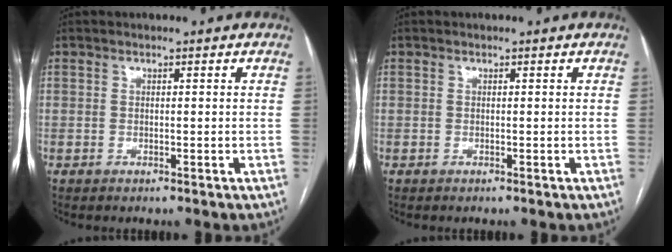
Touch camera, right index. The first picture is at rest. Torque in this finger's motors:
{"motor_torque": [0.01, 0.01, 0.00, 0.00]}